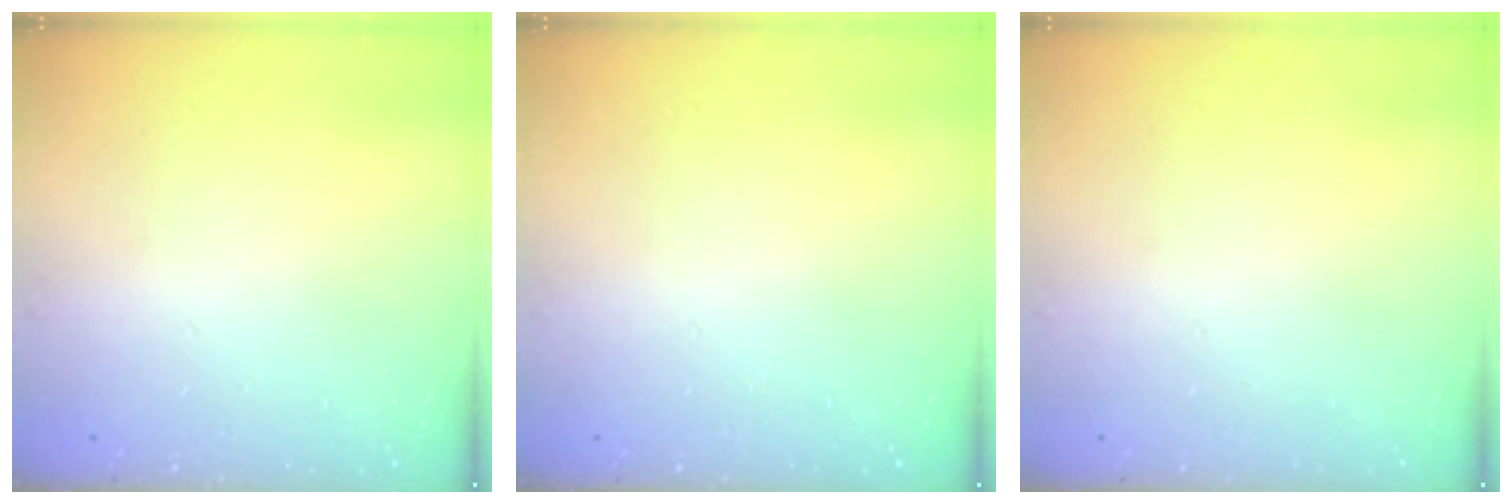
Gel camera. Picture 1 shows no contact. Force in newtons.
{"total": 0.0}
{"total": 0.0}